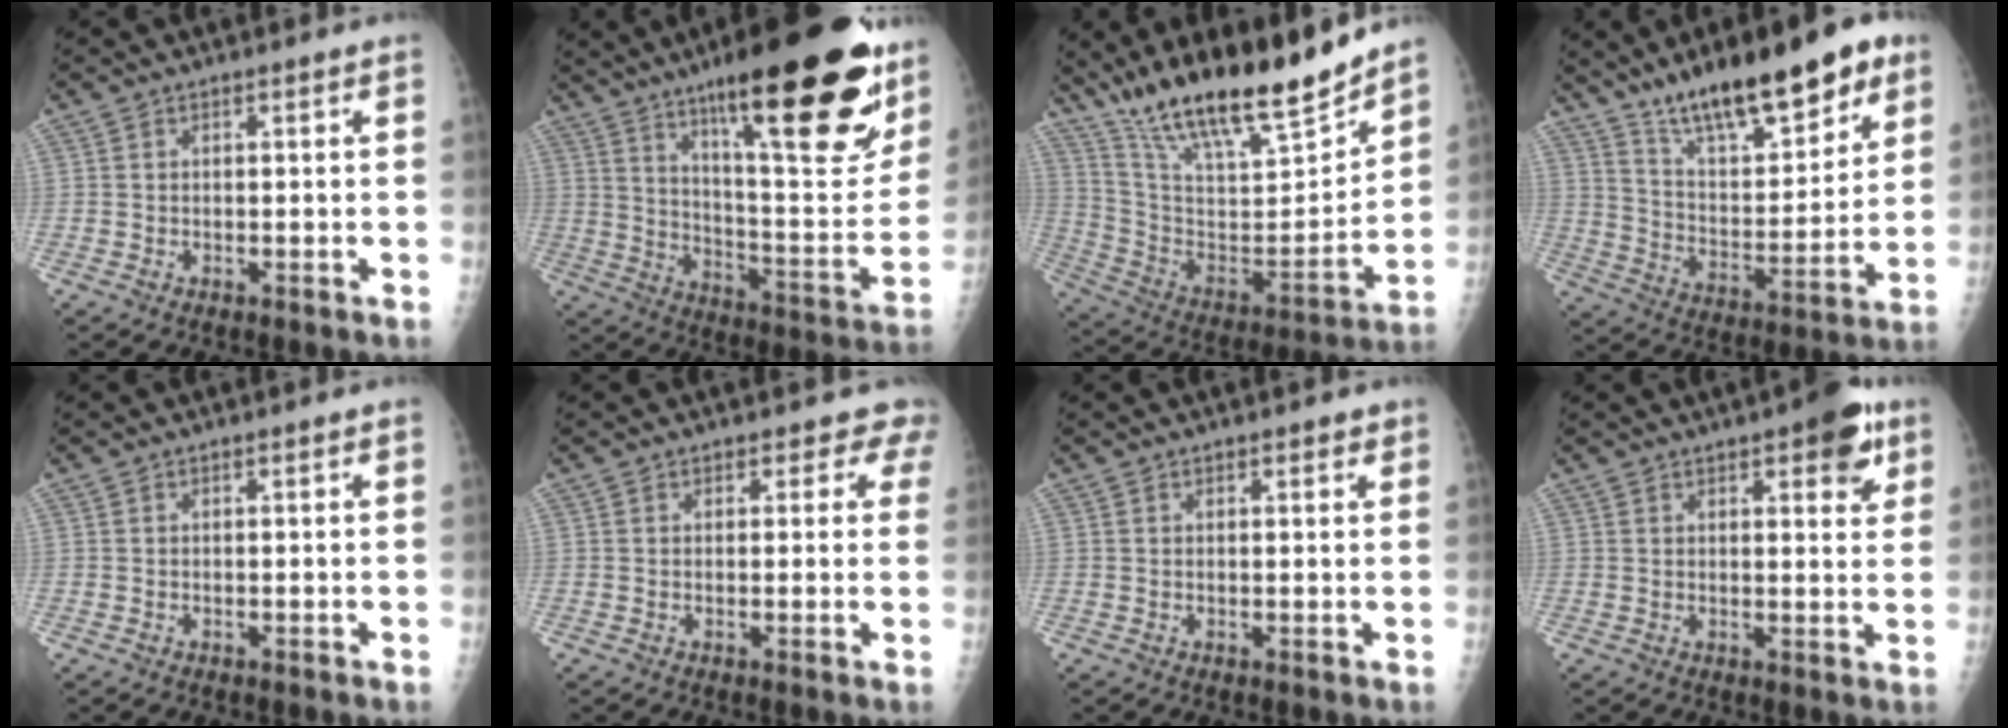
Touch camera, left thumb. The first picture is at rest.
{"total": 30.7, "force": [17.5, 7.5, 24.1], "torque": [-0.308, -0.062, 0.271]}
{"total": 25.0, "force": [19.8, 5.6, 14.1], "torque": [-0.210, -0.089, 0.343]}
{"total": 21.5, "force": [14.4, 6.9, 14.4], "torque": [-0.189, -0.063, 0.241]}
{"total": 0.0}
{"total": 3.5, "force": [3.0, 1.9, -0.1], "torque": [0.038, -0.015, 0.010]}
{"total": 1.9, "force": [1.3, 1.0, 1.0], "torque": [0.007, -0.004, 0.011]}
{"total": 7.9, "force": [4.2, 2.9, 6.1], "torque": [-0.055, -0.014, 0.048]}